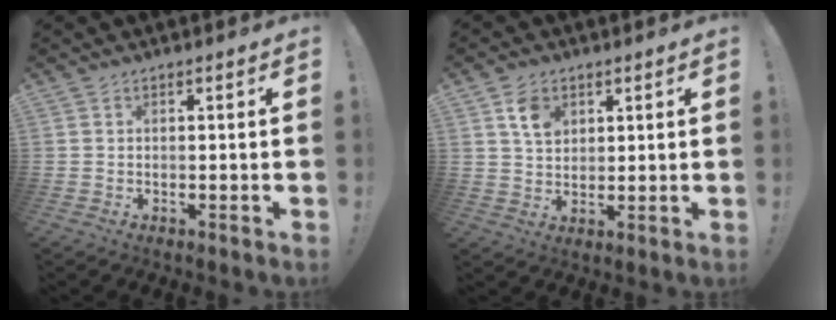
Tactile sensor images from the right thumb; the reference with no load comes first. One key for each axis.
{"total": 7.0, "fx": 3.5, "fy": 5.0, "fz": 3.4, "tx": -0.043, "ty": -0.010, "tz": 0.063}